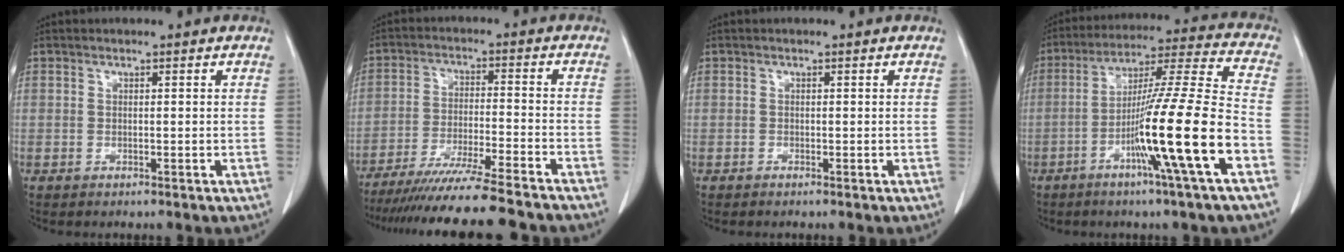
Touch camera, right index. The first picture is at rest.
{"total": 18.0, "force": [-15.9, -0.5, 8.4], "torque": [-0.135, -0.041, -0.250]}
{"total": 0.0}
{"total": 17.7, "force": [-6.7, -1.7, 16.3], "torque": [-0.278, -0.009, -0.119]}